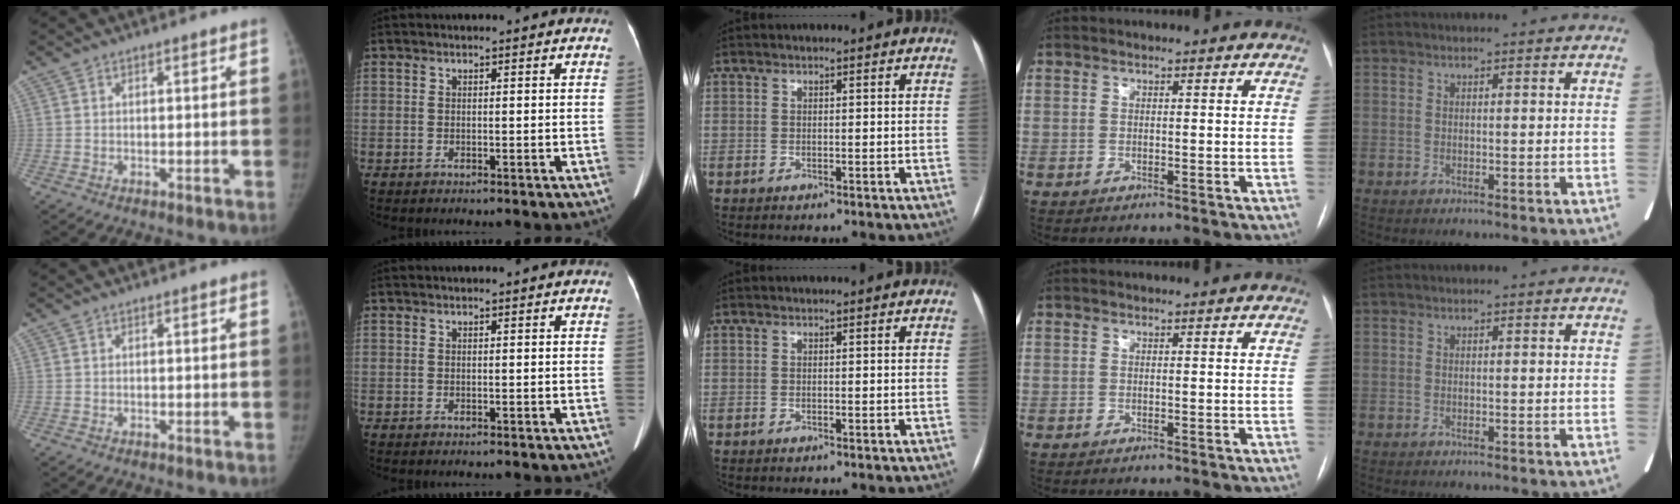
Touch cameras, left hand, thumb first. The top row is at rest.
{}